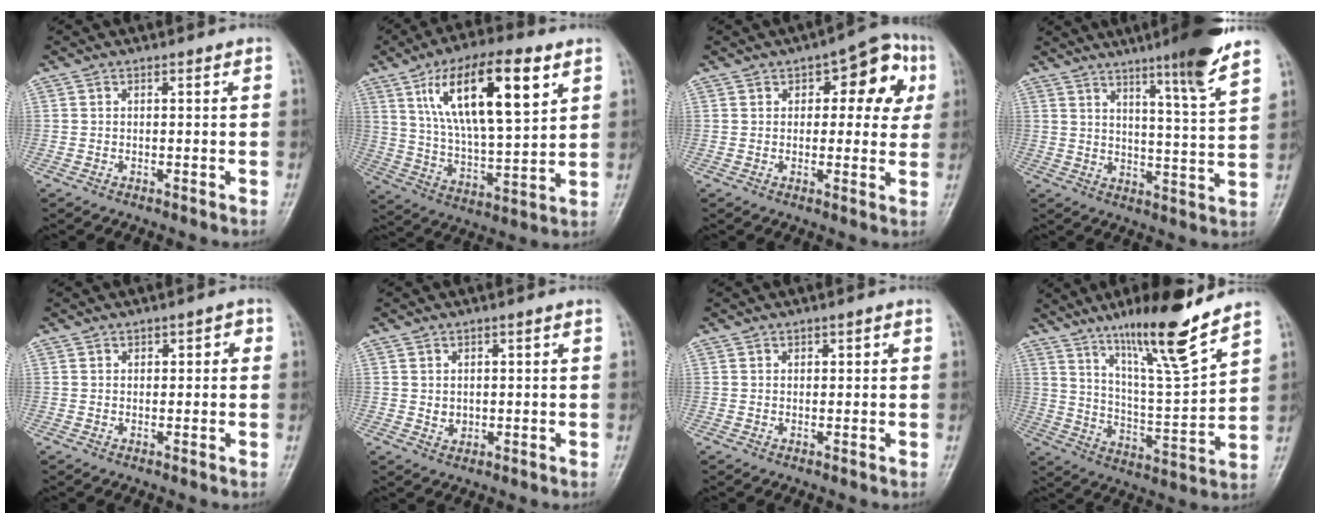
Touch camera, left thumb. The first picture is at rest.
{"total": 20.1, "force": [8.7, 6.9, 16.8], "torque": [-0.271, -0.025, 0.155]}
{"total": 11.4, "force": [3.6, 6.2, 8.9], "torque": [-0.058, 0.013, 0.037]}
{"total": 12.3, "force": [8.5, 0.0, 8.9], "torque": [-0.128, -0.050, 0.124]}
{"total": 2.3, "force": [0.8, 1.5, 1.7], "torque": [-0.008, 0.001, 0.007]}
{"total": 2.0, "force": [0.4, 1.7, 1.0], "torque": [-0.010, -0.004, 0.012]}
{"total": 1.3, "force": [0.6, 0.8, 0.9], "torque": [-0.005, 0.000, 0.009]}
{"total": 16.4, "force": [11.8, 1.1, 11.4], "torque": [-0.181, -0.071, 0.205]}